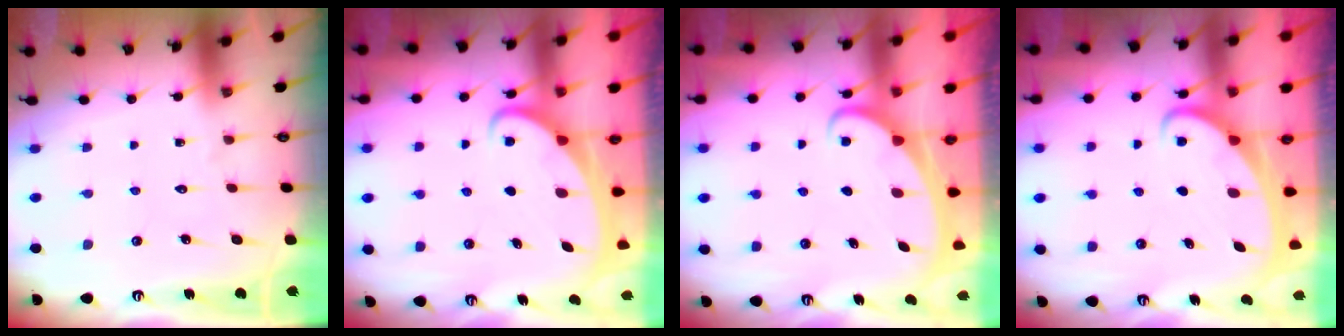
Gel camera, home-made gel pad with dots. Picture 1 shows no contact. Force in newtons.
{"total": 2.2, "press": 2.2, "slide": 0.3}
{"total": 2.4, "press": 2.4, "slide": 0.3}
{"total": 2.2, "press": 2.2, "slide": 0.3}